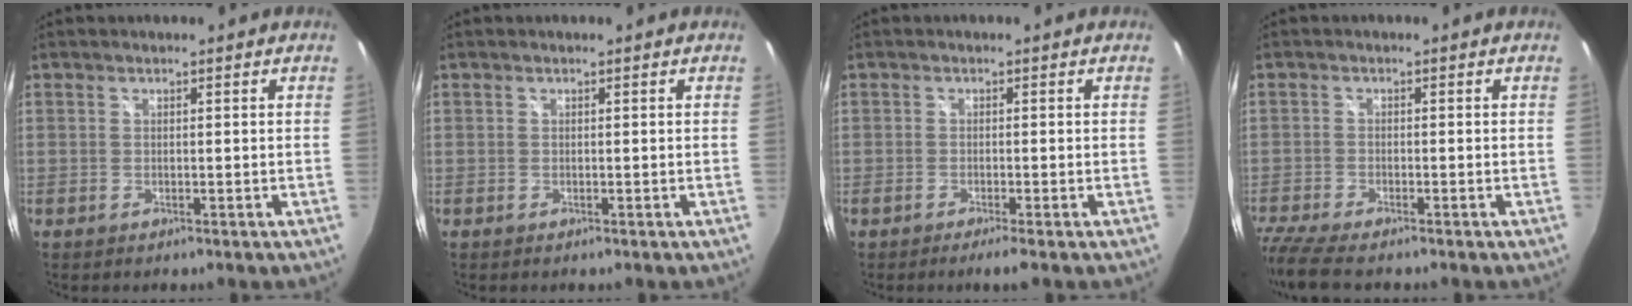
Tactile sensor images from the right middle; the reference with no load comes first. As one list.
[{"total": 0.0}, {"total": 2.3, "force": [-1.7, -0.5, 1.4], "torque": [-0.028, -0.010, -0.031]}, {"total": 7.0, "force": [-5.9, 0.9, 3.7], "torque": [-0.102, -0.031, -0.109]}]